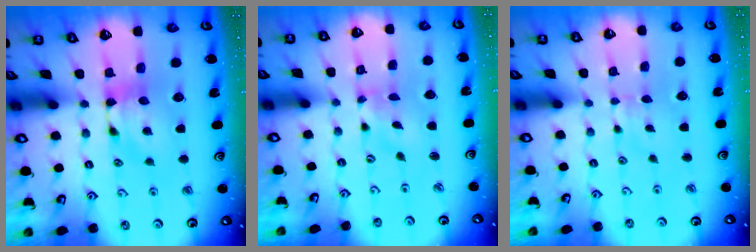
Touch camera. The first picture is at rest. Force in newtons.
{"total": 3.4, "press": 3.2, "slide": 1.0}
{"total": 2.8, "press": 2.8, "slide": 0.4}